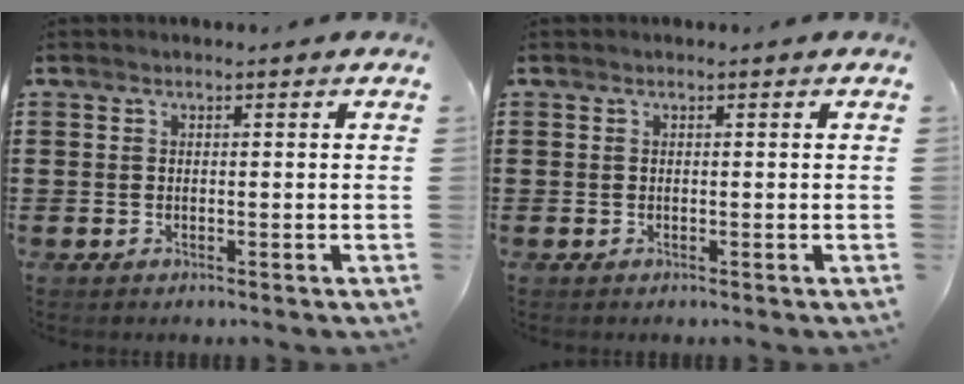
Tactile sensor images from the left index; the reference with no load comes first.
{"total": 0.0}